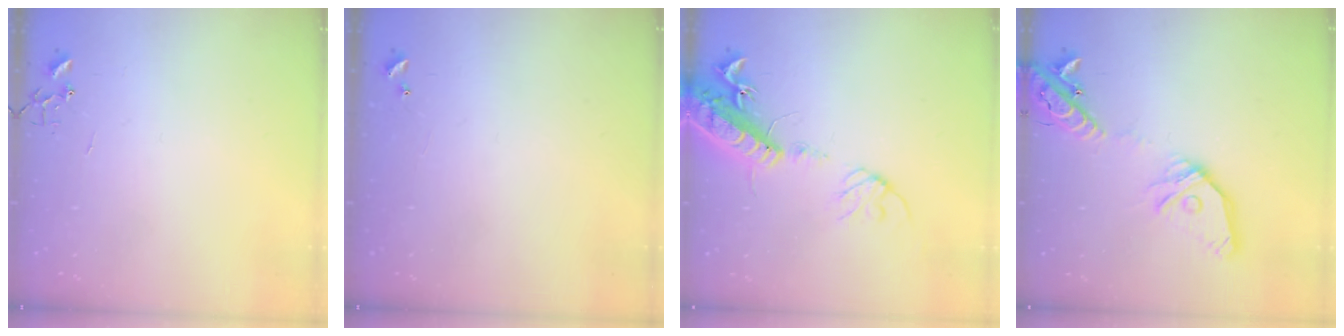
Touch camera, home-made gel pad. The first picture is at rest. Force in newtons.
{"total": 5.0, "press": 5.0, "slide": 0.6}
{"total": 17.2, "press": 16.7, "slide": 3.9}
{"total": 18.2, "press": 18.0, "slide": 3.2}